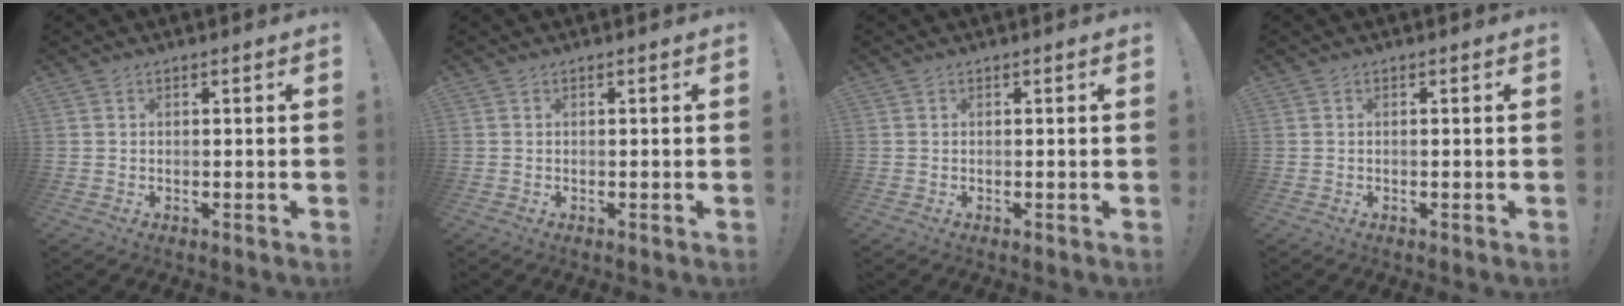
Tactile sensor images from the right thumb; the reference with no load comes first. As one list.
[{"total": 0.0}, {"total": 0.0}, {"total": 0.0}]